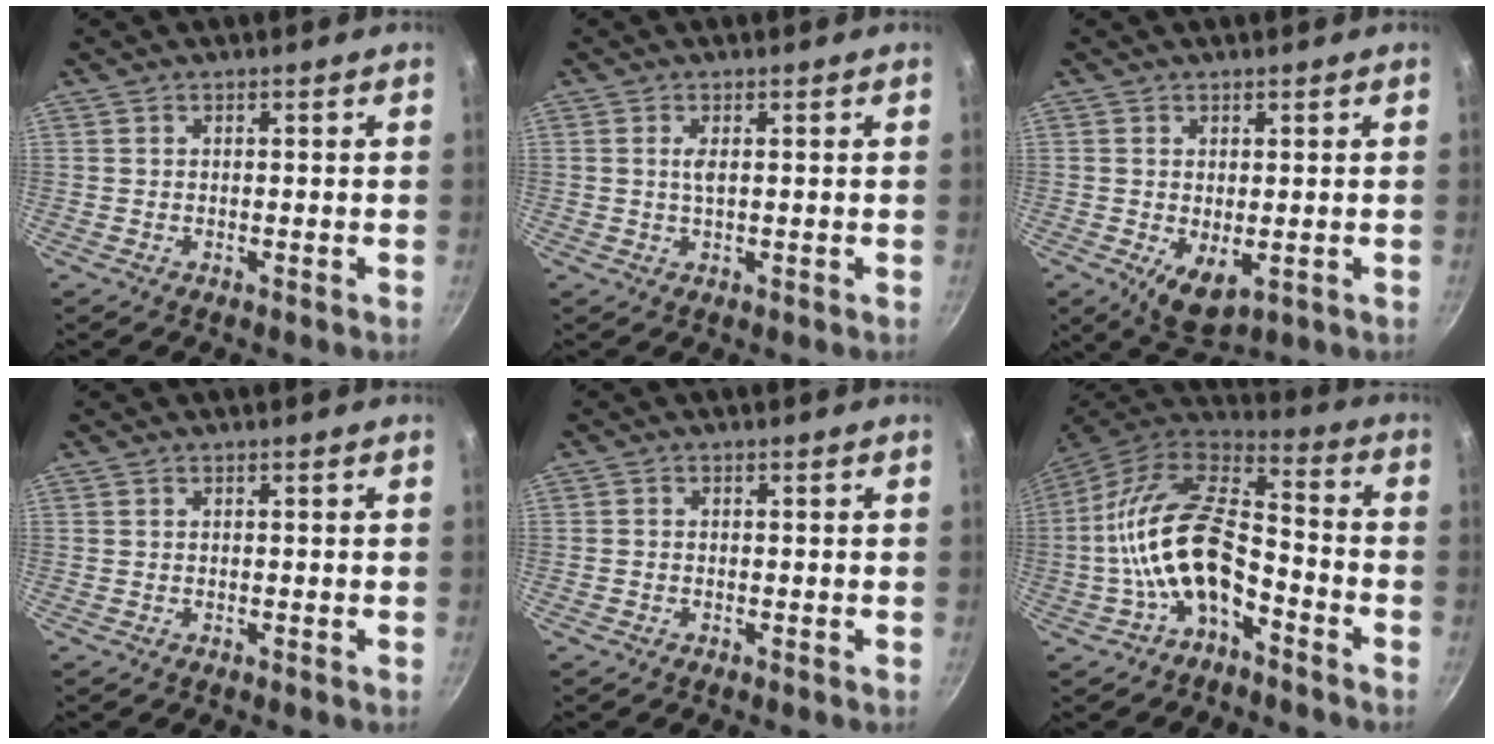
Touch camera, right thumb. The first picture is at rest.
{"total": 1.7, "force": [0.4, 0.5, 1.6], "torque": [-0.034, -0.001, 0.010]}
{"total": 5.8, "force": [-0.6, 3.1, 4.8], "torque": [-0.066, -0.014, 0.004]}
{"total": 0.0}
{"total": 0.6, "force": [-0.4, 0.4, 0.1], "torque": [-0.004, 0.003, -0.009]}
{"total": 17.4, "force": [-5.4, 9.0, 13.8], "torque": [-0.244, 0.054, -0.112]}